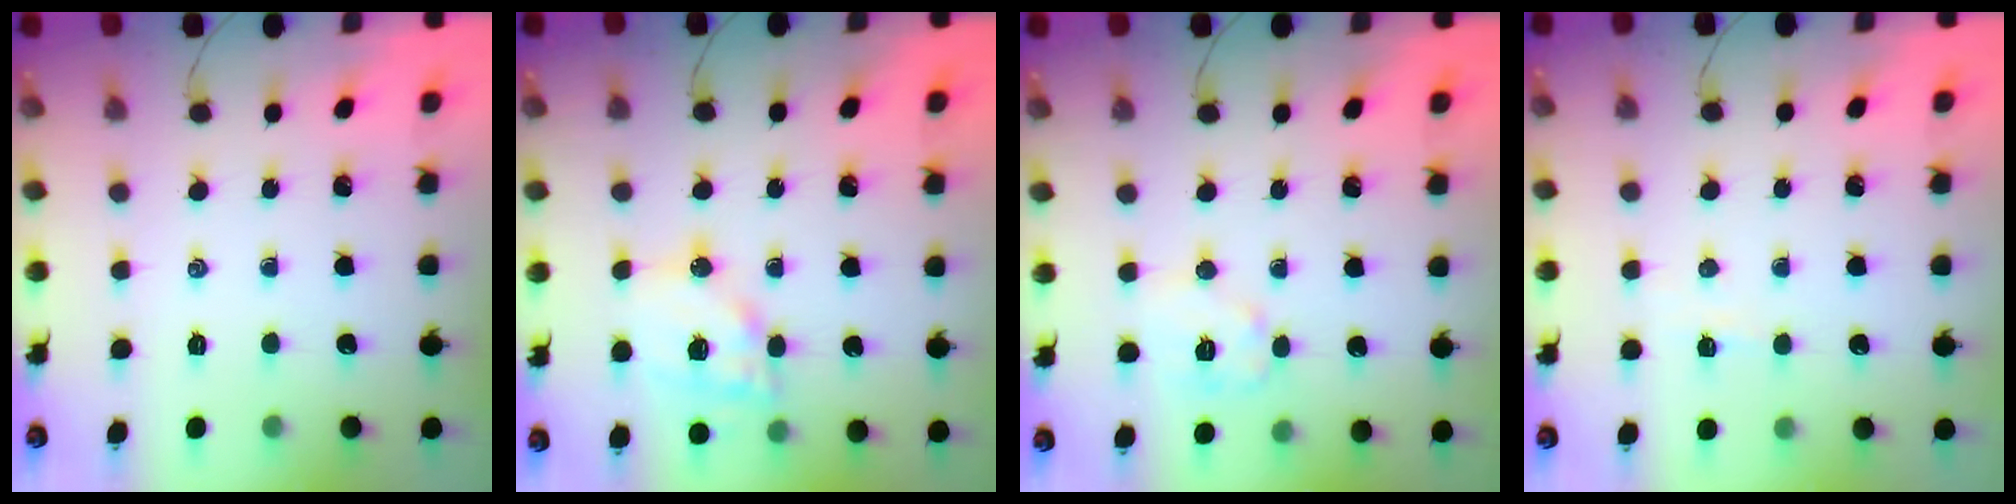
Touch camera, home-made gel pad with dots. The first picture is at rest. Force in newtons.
{"total": 13.9, "press": 13.6, "slide": 2.9}
{"total": 7.4, "press": 7.4, "slide": 0.2}
{"total": 3.1, "press": 3.0, "slide": 0.8}